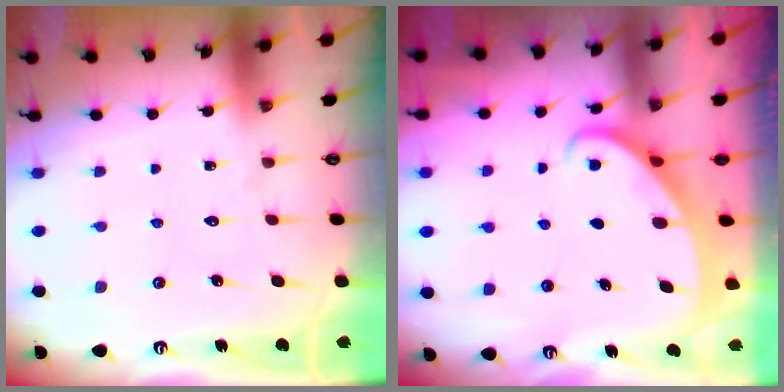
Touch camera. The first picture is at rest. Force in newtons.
{"total": 2.3, "press": 2.3, "slide": 0.2}